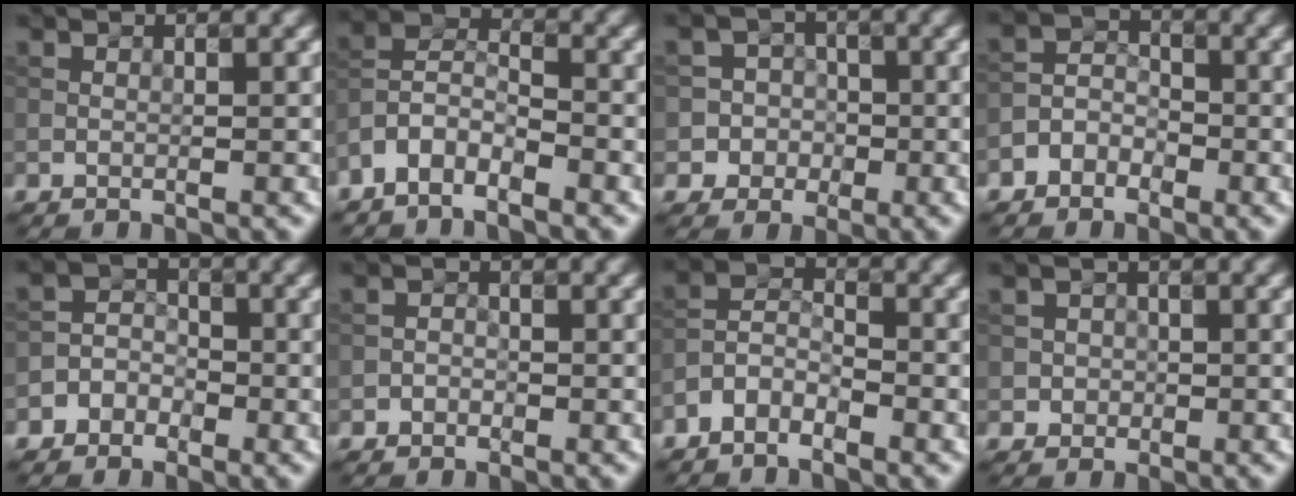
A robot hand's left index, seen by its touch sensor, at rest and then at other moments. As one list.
[{"total": 4.1, "force": [-2.8, 2.0, 2.2], "torque": [-0.043, 0.008, -0.064]}, {"total": 4.9, "force": [-1.6, 4.6, 0.1], "torque": [0.025, 0.012, -0.045]}, {"total": 2.5, "force": [-1.6, 1.8, 0.7], "torque": [-0.005, 0.015, -0.034]}, {"total": 2.6, "force": [-1.5, 2.1, 0.4], "torque": [0.019, 0.013, -0.039]}, {"total": 0.9, "force": [-0.5, 0.7, 0.1], "torque": [0.006, 0.004, -0.013]}, {"total": 3.0, "force": [-2.2, 1.5, 1.3], "torque": [-0.026, 0.011, -0.053]}, {"total": 1.7, "force": [-0.2, 1.6, 0.1], "torque": [0.020, 0.003, -0.012]}]